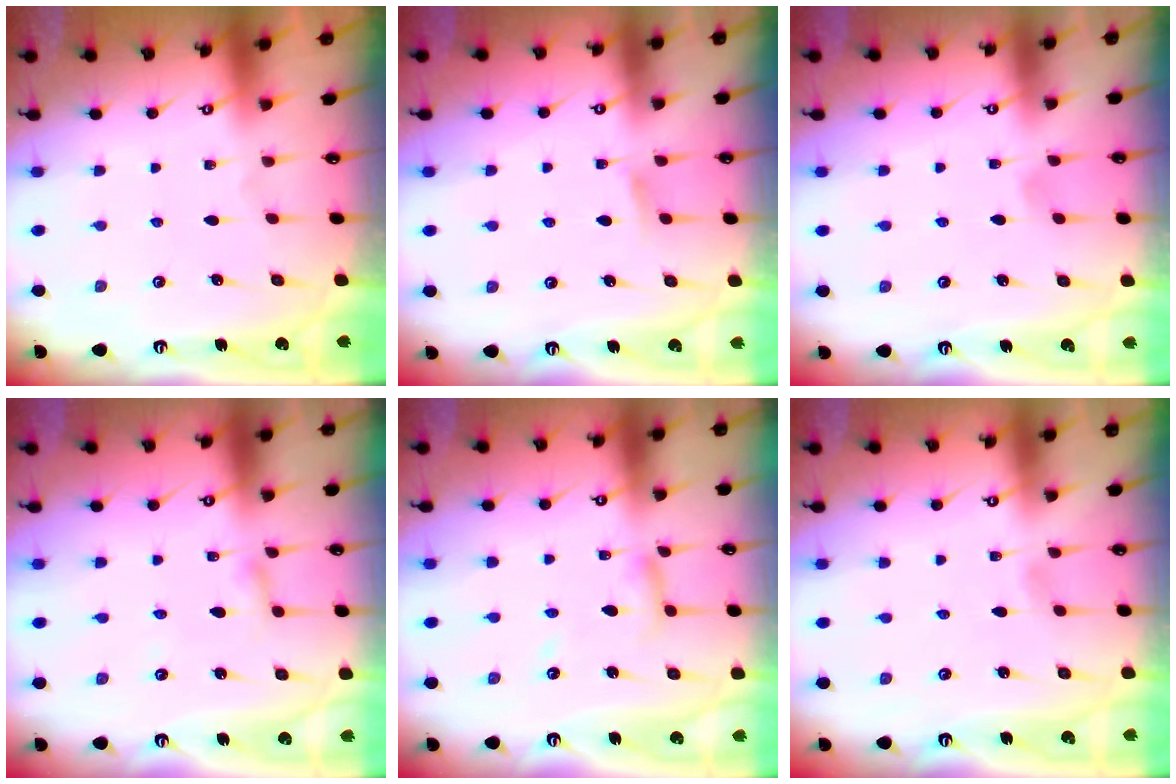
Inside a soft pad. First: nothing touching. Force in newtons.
{"total": 4.6, "press": 4.5, "slide": 0.5}
{"total": 3.3, "press": 3.3, "slide": 0.5}
{"total": 1.8, "press": 1.7, "slide": 0.2}
{"total": 6.5, "press": 6.4, "slide": 0.5}
{"total": 1.8, "press": 1.7, "slide": 0.2}